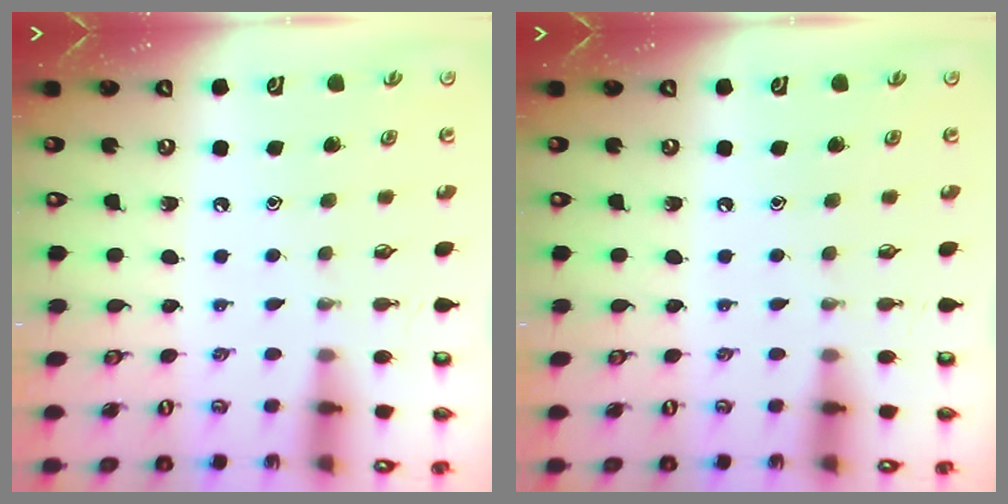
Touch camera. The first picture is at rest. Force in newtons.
{"total": 0.0}